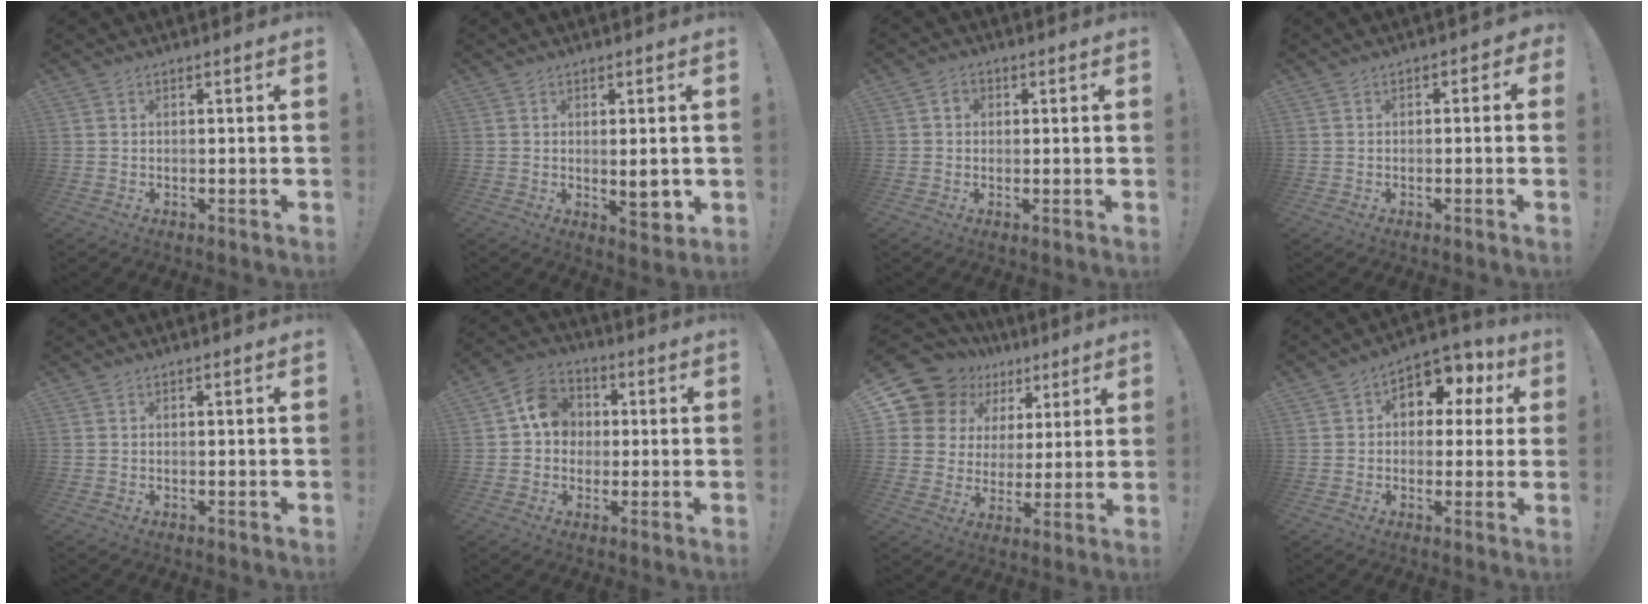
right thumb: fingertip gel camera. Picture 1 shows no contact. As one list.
[{"total": 5.3, "force": [0.6, 1.5, 5.1], "torque": [-0.058, -0.014, 0.011]}, {"total": 2.5, "force": [0.4, 2.2, 1.2], "torque": [-0.021, 0.007, 0.007]}, {"total": 2.2, "force": [-1.4, 1.6, 0.7], "torque": [-0.001, 0.009, -0.027]}, {"total": 0.0}, {"total": 10.3, "force": [1.1, 9.1, 4.8], "torque": [-0.062, 0.018, 0.026]}, {"total": 13.5, "force": [8.1, 10.0, 4.3], "torque": [-0.080, -0.052, 0.167]}, {"total": 8.7, "force": [3.0, 6.3, 5.1], "torque": [-0.068, -0.015, 0.058]}]